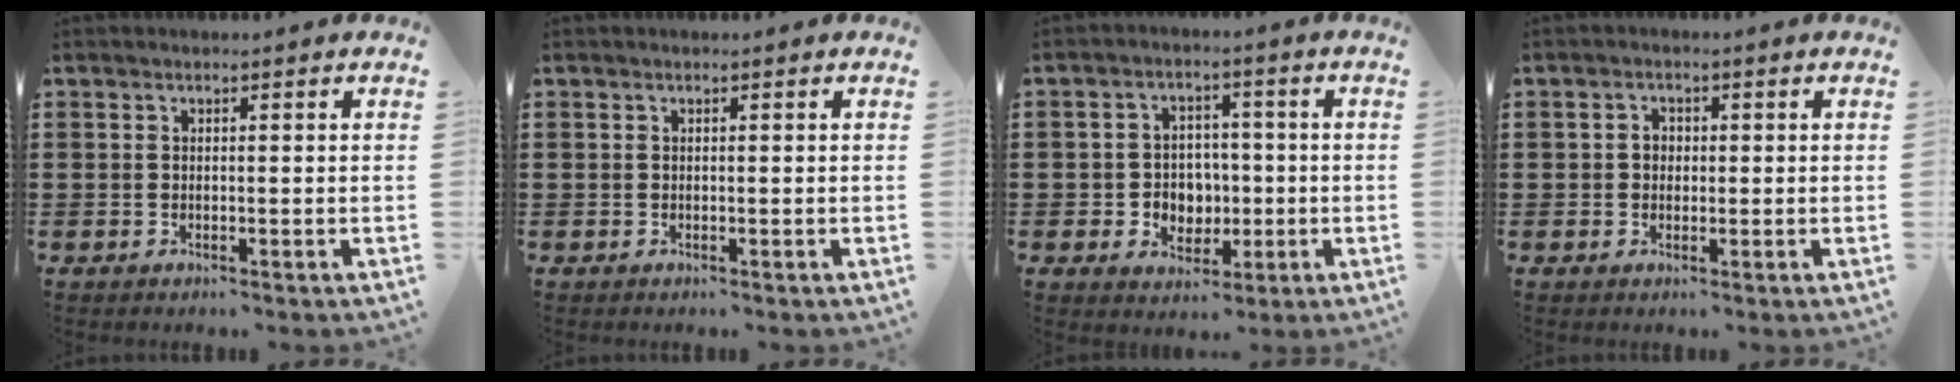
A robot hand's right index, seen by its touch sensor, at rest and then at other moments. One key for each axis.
{"total": 0.0}
{"total": 4.7, "fx": -0.6, "fy": 4.4, "fz": 1.7, "tx": -0.031, "ty": 0.004, "tz": -0.016}
{"total": 1.9, "fx": 0.0, "fy": 1.6, "fz": 1.1, "tx": -0.025, "ty": 0.006, "tz": -0.001}